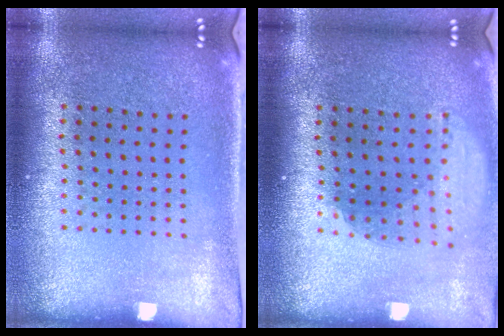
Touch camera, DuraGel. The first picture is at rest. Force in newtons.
{"total": 1.8, "press": 1.4, "slide": 1.2}